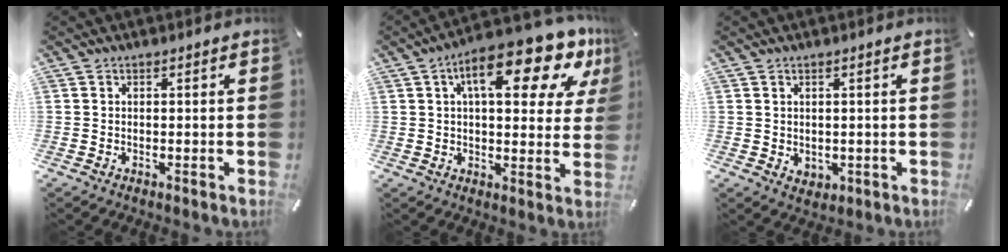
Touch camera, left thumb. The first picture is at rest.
{"total": 18.3, "force": [9.6, 7.0, 14.0], "torque": [-0.198, -0.051, 0.147]}
{"total": 2.1, "force": [0.6, 1.9, 0.4], "torque": [-0.001, 0.000, 0.010]}